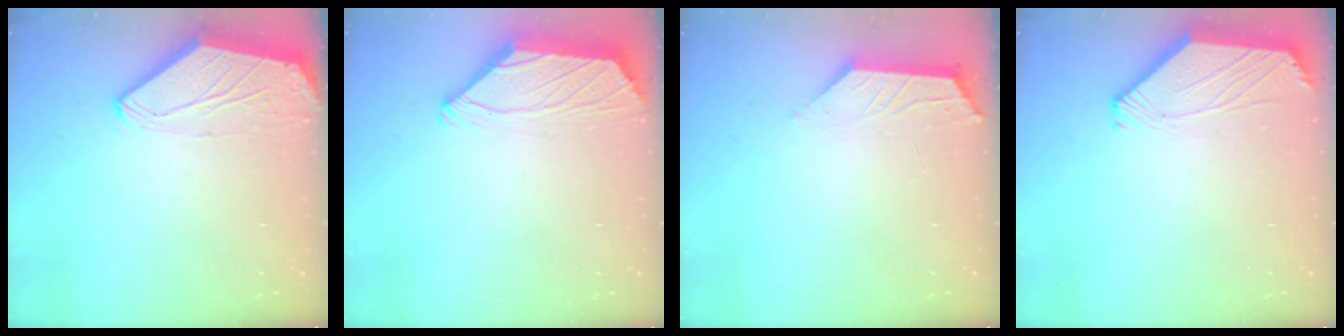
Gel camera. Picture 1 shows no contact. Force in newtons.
{"total": 2.1, "press": 2.0, "slide": 0.8}
{"total": 1.9, "press": 1.9, "slide": 0.3}
{"total": 0.0}